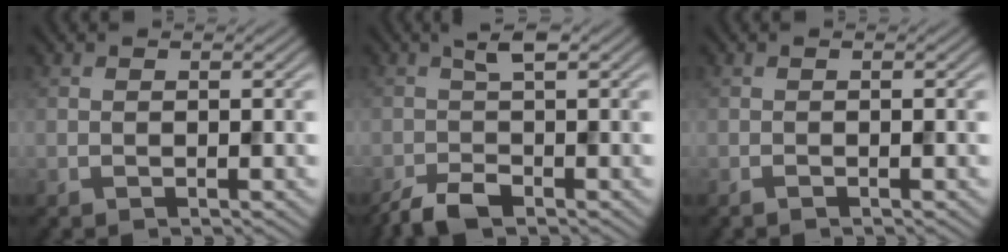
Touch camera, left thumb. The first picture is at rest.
{"total": 3.8, "force": [-1.9, 1.2, 3.2], "torque": [-0.066, -0.001, -0.043]}
{"total": 0.6, "force": [-0.4, 0.1, 0.4], "torque": [-0.010, 0.000, -0.008]}